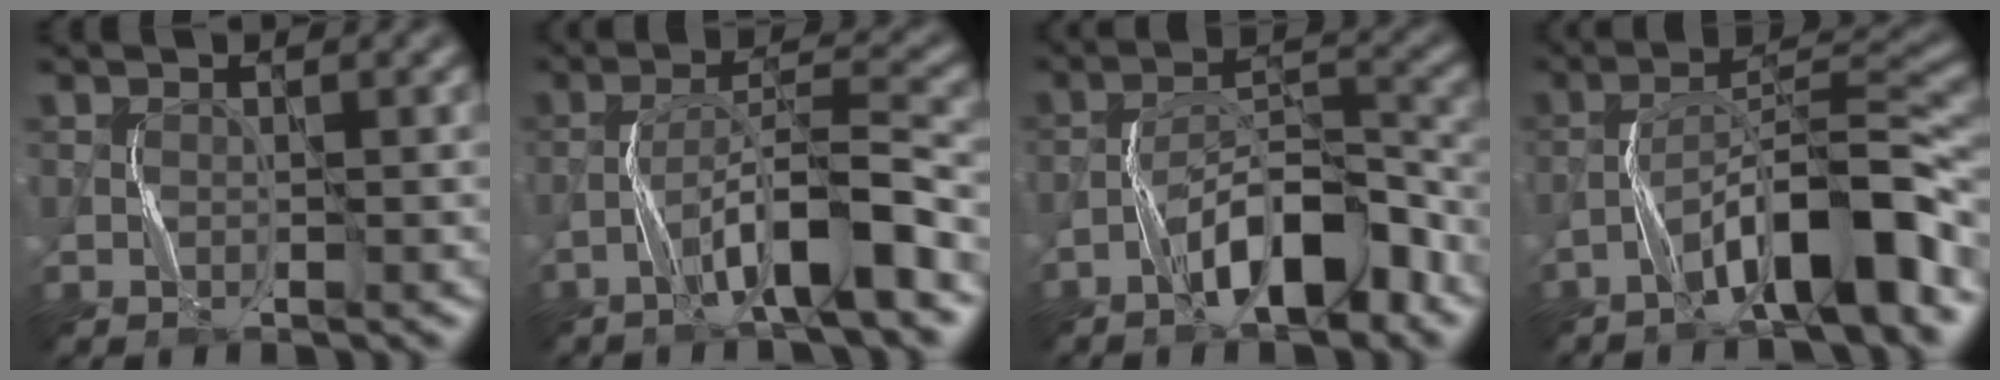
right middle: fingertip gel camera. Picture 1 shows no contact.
{"total": 6.5, "force": [-3.6, 0.8, 5.4], "torque": [-0.093, 0.022, -0.062]}
{"total": 7.4, "force": [-4.3, 2.5, 5.5], "torque": [-0.088, 0.019, -0.074]}
{"total": 8.6, "force": [-4.9, 1.6, 6.9], "torque": [-0.112, 0.024, -0.081]}